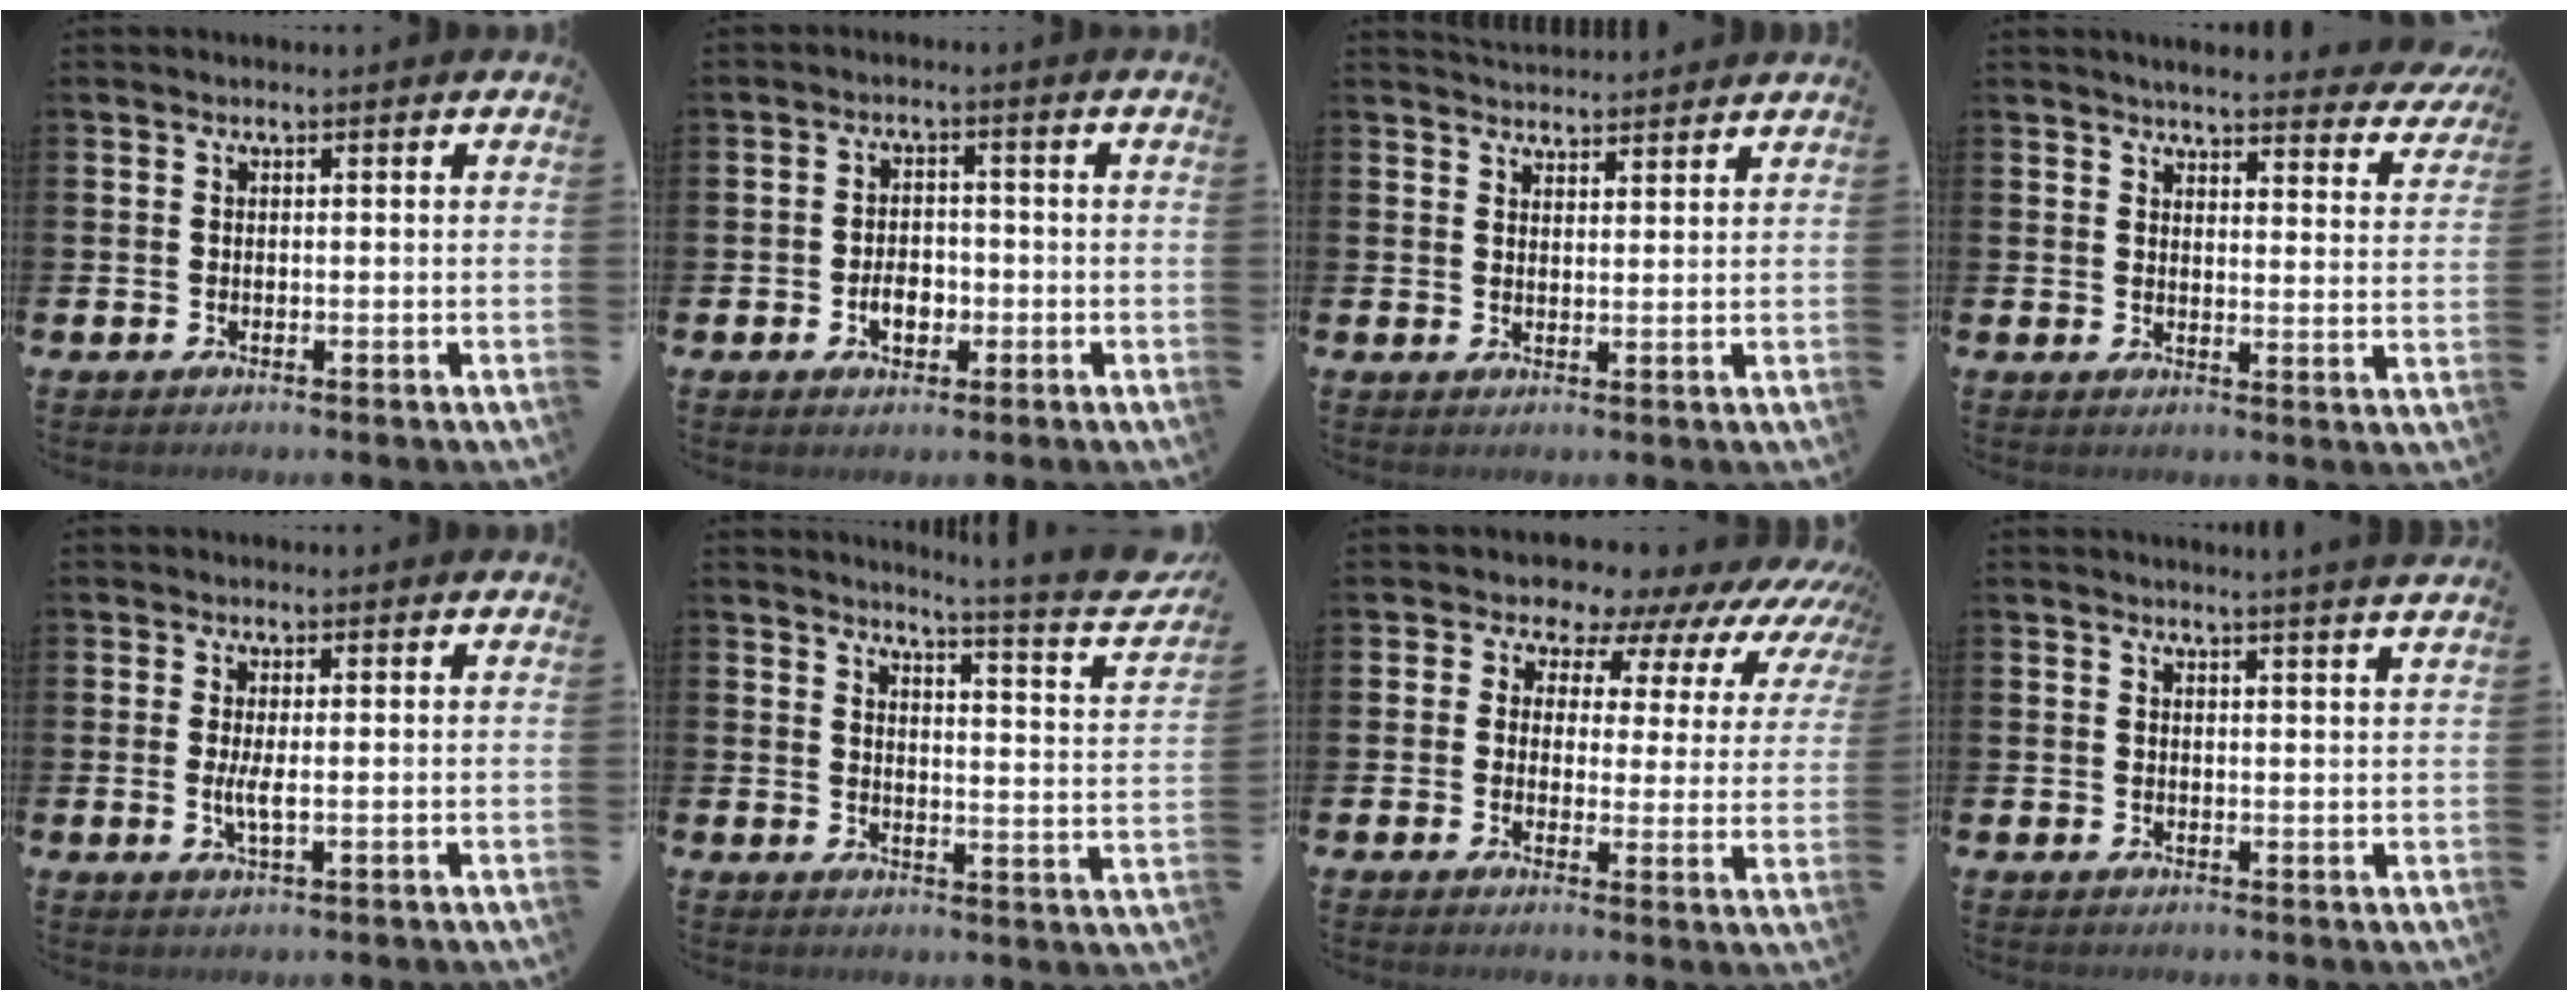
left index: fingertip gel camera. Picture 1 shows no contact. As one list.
[{"total": 3.4, "force": [-1.1, 2.2, 2.3], "torque": [-0.028, -0.003, -0.025]}, {"total": 3.4, "force": [3.3, 0.5, -0.1], "torque": [-0.007, -0.018, 0.062]}, {"total": 4.2, "force": [4.0, 0.4, 1.0], "torque": [-0.027, -0.032, 0.067]}, {"total": 2.4, "force": [0.1, 0.5, 2.3], "torque": [-0.045, -0.004, 0.002]}, {"total": 4.8, "force": [4.3, -0.6, 2.1], "torque": [-0.030, -0.052, 0.060]}, {"total": 6.7, "force": [5.9, 3.2, 0.5], "torque": [-0.027, -0.066, 0.095]}, {"total": 2.3, "force": [2.2, -0.6, 0.2], "torque": [0.005, -0.018, 0.039]}]